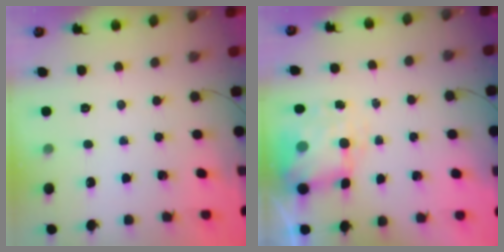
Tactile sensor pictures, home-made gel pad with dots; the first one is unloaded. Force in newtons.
{"total": 6.0, "press": 5.9, "slide": 0.8}